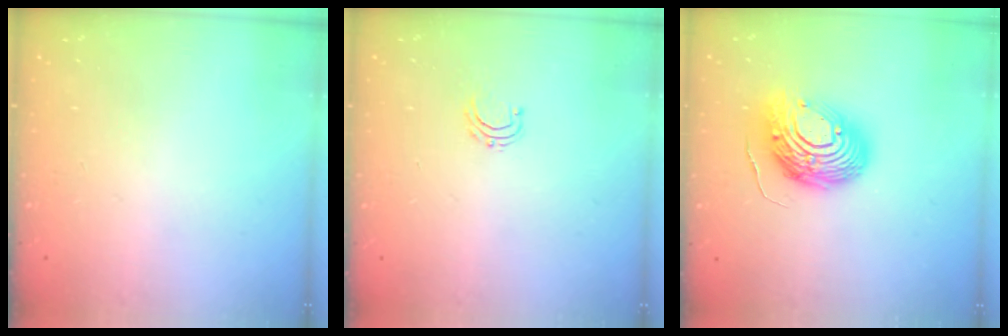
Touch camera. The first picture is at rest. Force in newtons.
{"total": 4.0, "press": 4.0, "slide": 0.3}
{"total": 14.1, "press": 13.9, "slide": 2.6}